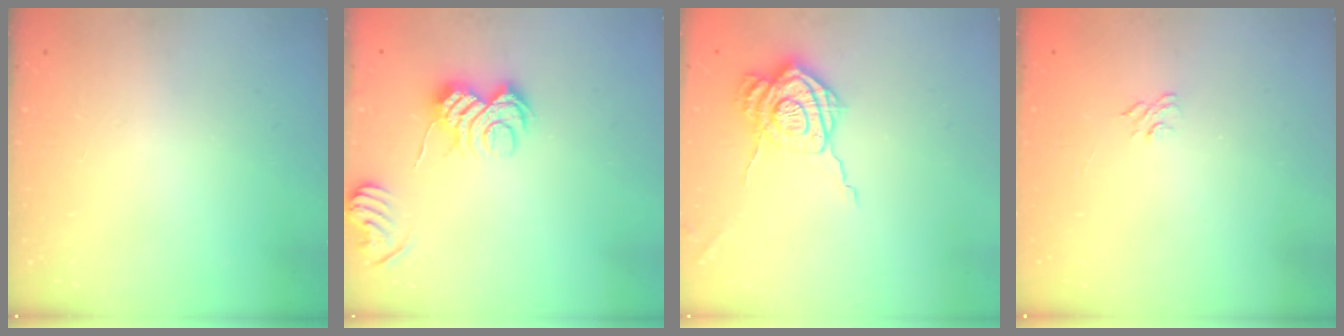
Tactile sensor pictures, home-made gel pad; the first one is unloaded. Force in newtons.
{"total": 10.3, "press": 10.3, "slide": 0.7}
{"total": 12.8, "press": 12.7, "slide": 1.2}
{"total": 4.2, "press": 4.0, "slide": 1.1}